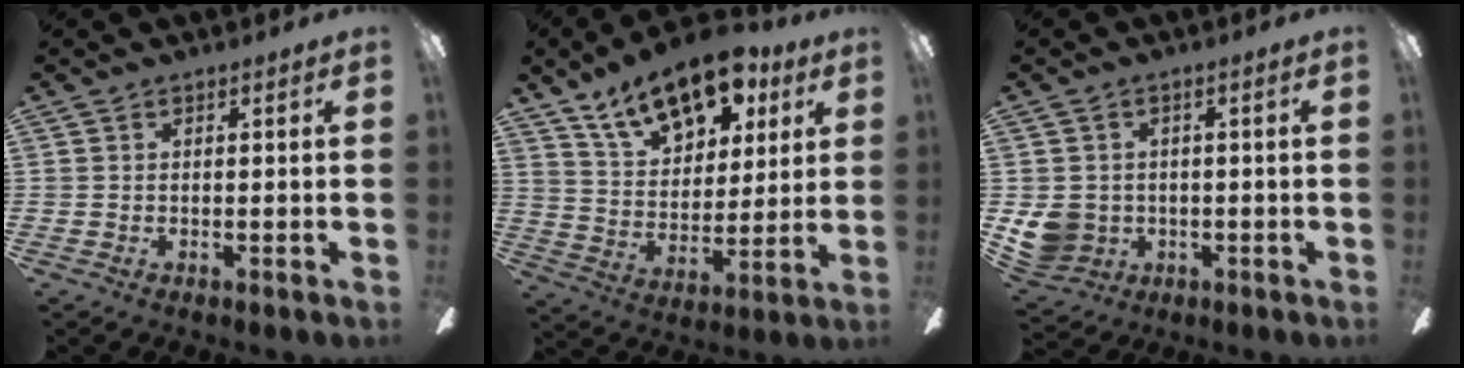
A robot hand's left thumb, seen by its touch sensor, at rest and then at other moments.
{"total": 17.1, "force": [11.7, 9.0, 8.6], "torque": [-0.137, -0.059, 0.208]}
{"total": 6.6, "force": [-0.3, 6.2, 2.3], "torque": [-0.062, 0.004, -0.005]}